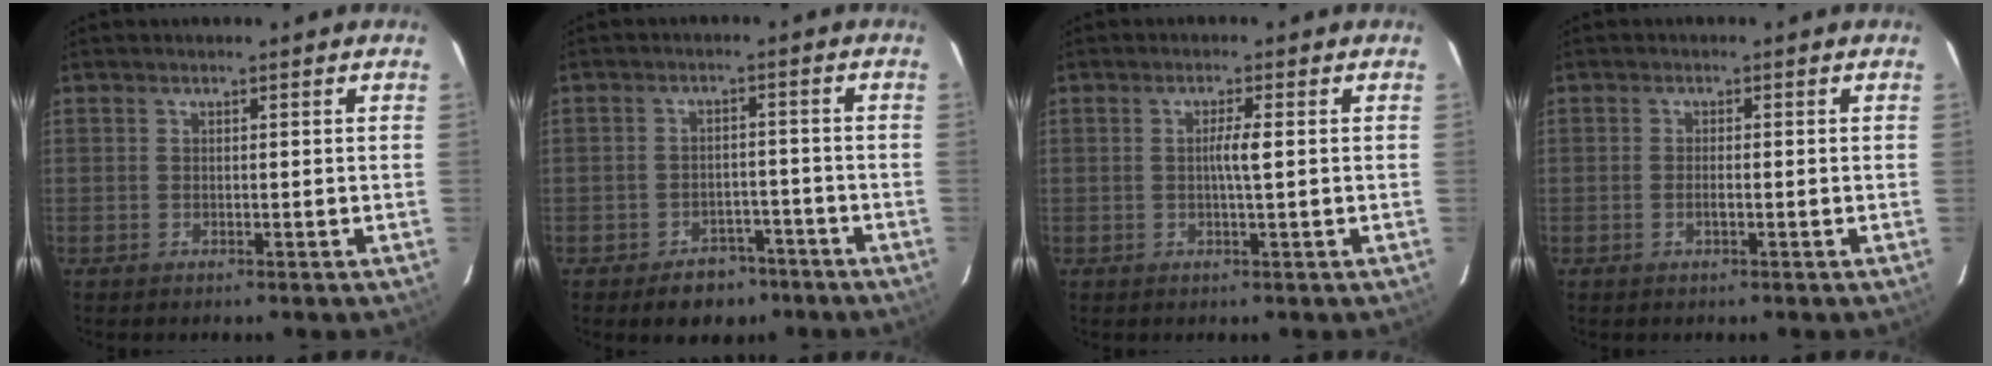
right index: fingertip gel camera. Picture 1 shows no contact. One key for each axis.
{"total": 5.8, "fx": -3.9, "fy": 3.6, "fz": 2.3, "tx": -0.030, "ty": 0.007, "tz": -0.052}
{"total": 2.4, "fx": 0.1, "fy": -0.3, "fz": 2.4, "tx": -0.044, "ty": 0.000, "tz": -0.001}
{"total": 1.3, "fx": -0.4, "fy": 0.3, "fz": 1.2, "tx": -0.026, "ty": 0.001, "tz": -0.008}